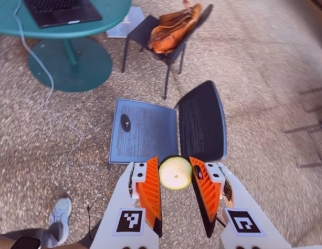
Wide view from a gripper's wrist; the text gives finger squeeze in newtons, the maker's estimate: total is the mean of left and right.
{"total": 9.2, "left": 9.2, "right": 9.2}